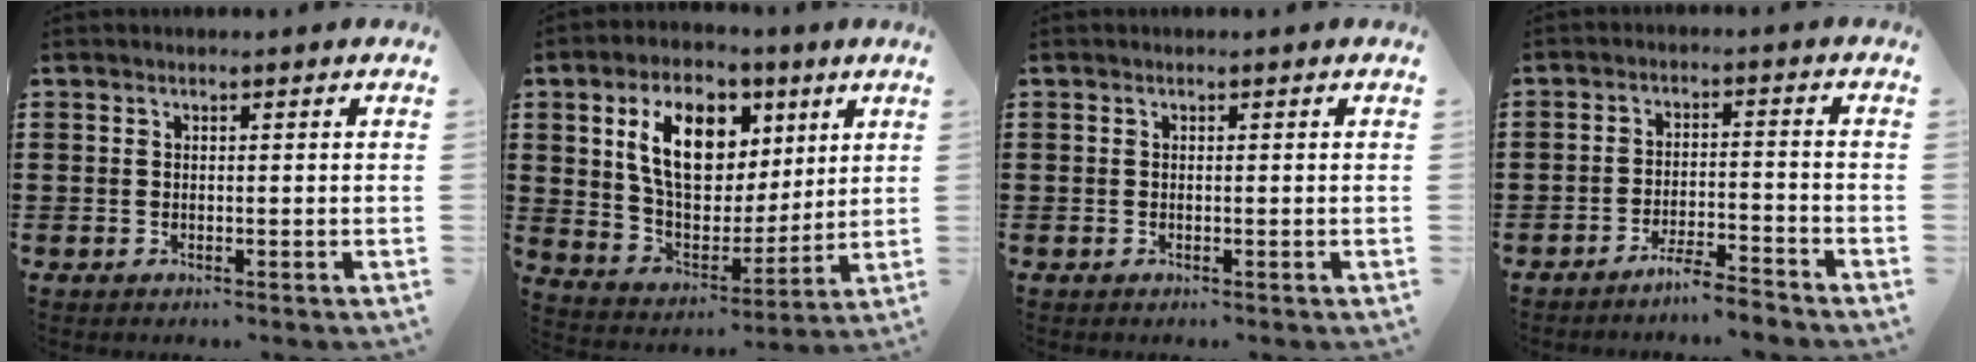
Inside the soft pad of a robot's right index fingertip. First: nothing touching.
{"total": 12.7, "force": [4.8, 8.0, 8.6], "torque": [-0.179, 0.011, 0.087]}
{"total": 0.0}
{"total": 4.5, "force": [-4.2, 0.0, 1.6], "torque": [-0.034, -0.001, -0.083]}